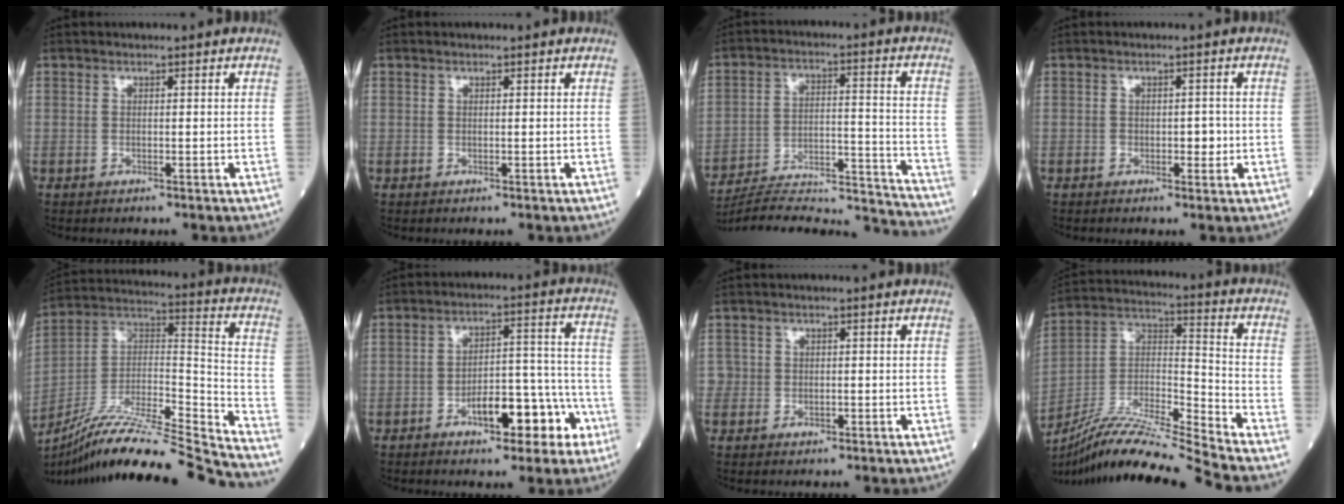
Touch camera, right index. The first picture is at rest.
{"total": 0.0}
{"total": 24.0, "force": [-23.1, 0.7, 6.6], "torque": [-0.088, 0.003, -0.333]}
{"total": 2.2, "force": [-0.4, 1.3, 1.7], "torque": [-0.019, 0.003, -0.004]}
{"total": 27.3, "force": [-24.6, -0.5, 11.7], "torque": [-0.194, -0.013, -0.400]}
{"total": 10.3, "force": [-5.0, 4.2, 7.9], "torque": [-0.112, 0.038, -0.068]}
{"total": 1.6, "force": [-0.4, 1.5, 0.4], "torque": [-0.001, 0.005, -0.006]}
{"total": 17.7, "force": [-16.2, -2.7, 6.6], "torque": [-0.124, 0.015, -0.292]}